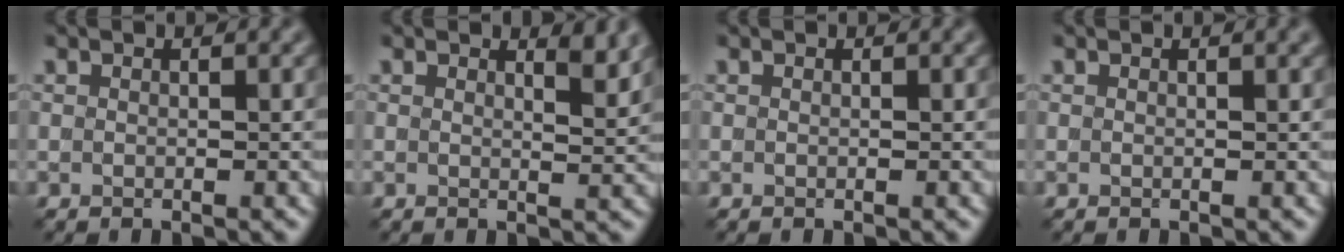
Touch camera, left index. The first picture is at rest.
{"total": 2.0, "force": [1.5, 0.5, 1.2], "torque": [-0.007, -0.003, 0.021]}
{"total": 0.0}
{"total": 0.8, "force": [0.5, 0.2, 0.6], "torque": [-0.003, 0.006, 0.005]}